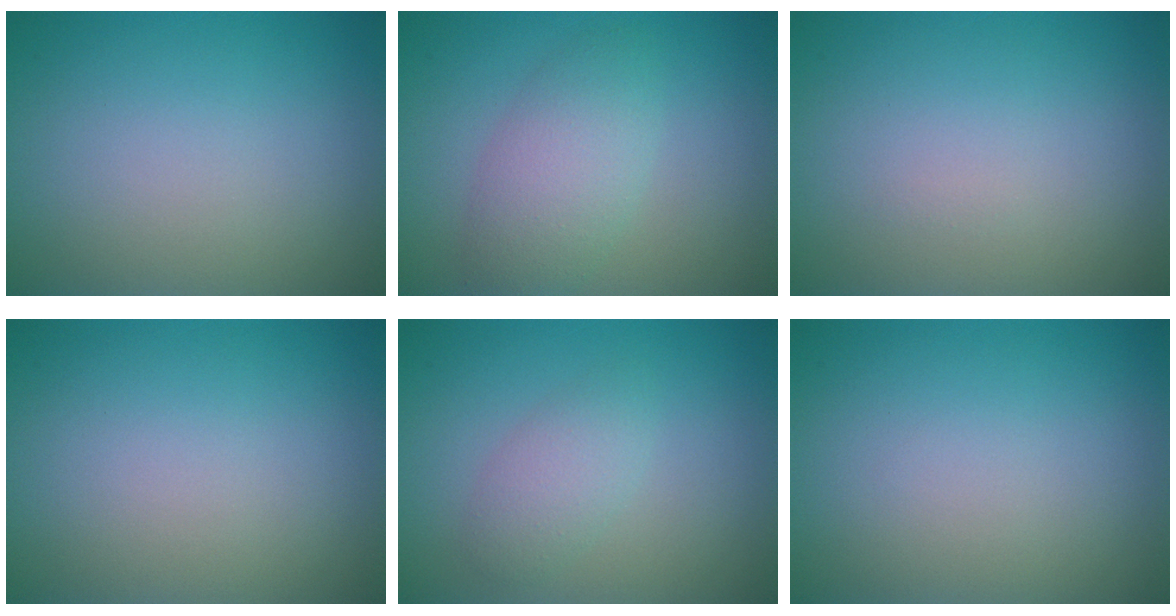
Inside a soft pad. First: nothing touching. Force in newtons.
{"total": 4.0, "press": 4.0, "slide": 0.2}
{"total": 0.0}
{"total": 0.0}
{"total": 2.1, "press": 2.1, "slide": 0.1}
{"total": 0.0}